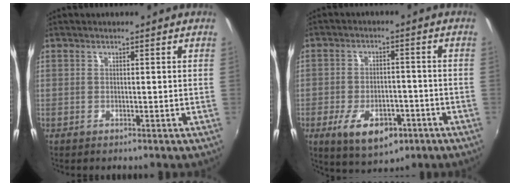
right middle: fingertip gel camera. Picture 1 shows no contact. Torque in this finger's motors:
{"motor_torque": [1.38, -0.76, 0.33, 0.14]}